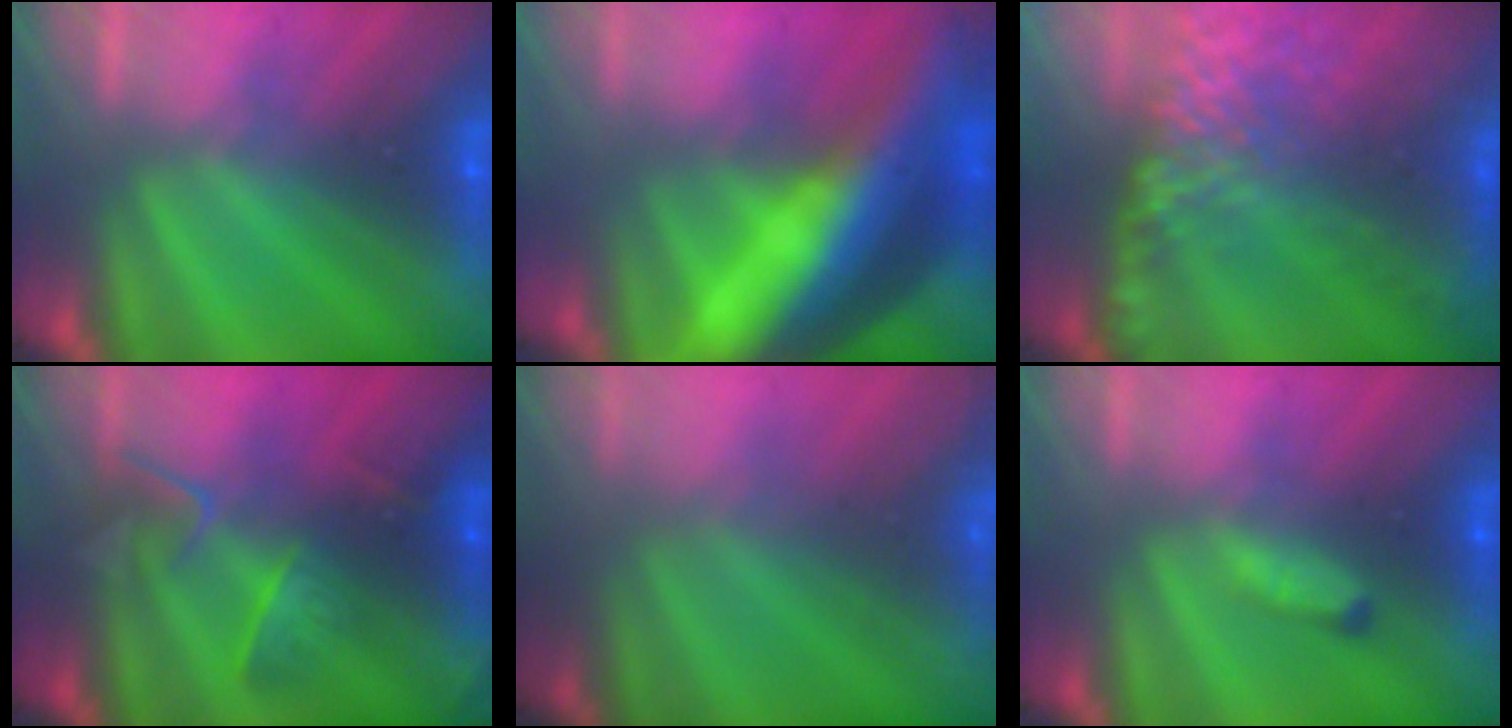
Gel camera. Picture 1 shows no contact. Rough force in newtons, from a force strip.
{"total": 8.7}
{"total": 12.7}
{"total": 2.6}
{"total": 7.4}
{"total": 2.5}